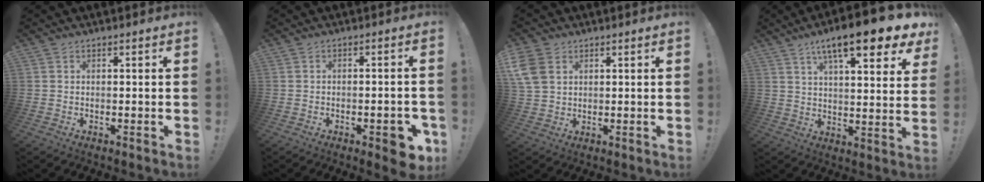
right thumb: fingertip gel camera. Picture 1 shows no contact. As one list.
[{"total": 6.5, "force": [-3.1, 2.1, 5.3], "torque": [-0.062, 0.011, -0.044]}, {"total": 8.8, "force": [3.4, 6.5, 4.8], "torque": [-0.101, -0.006, 0.068]}, {"total": 15.3, "force": [9.2, 3.1, 11.8], "torque": [-0.185, -0.054, 0.141]}]